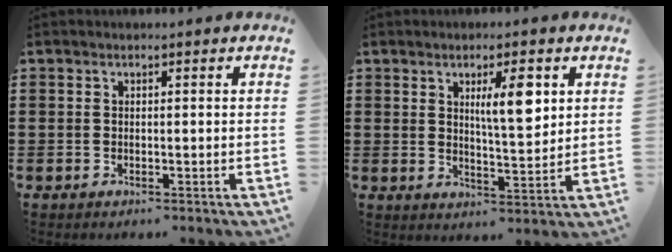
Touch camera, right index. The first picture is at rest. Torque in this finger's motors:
{"motor_torque": [0.60, 0.17, 0.29, 0.06]}